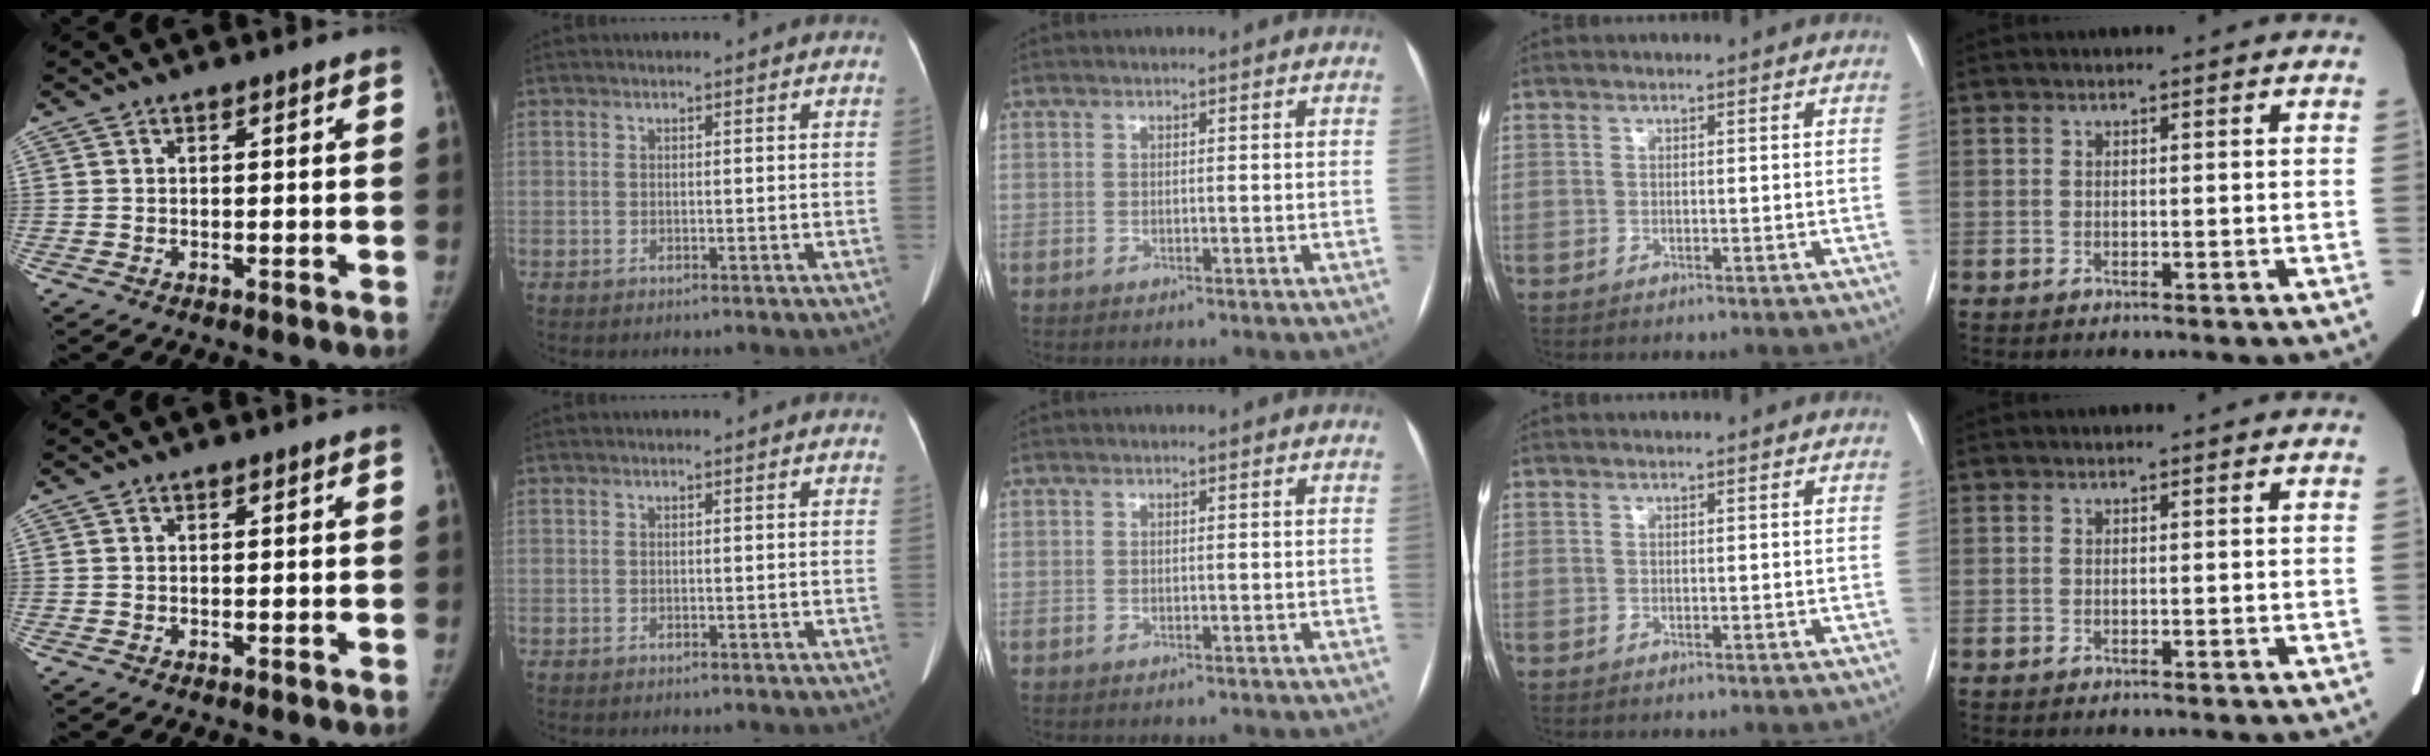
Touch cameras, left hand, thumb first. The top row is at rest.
{}